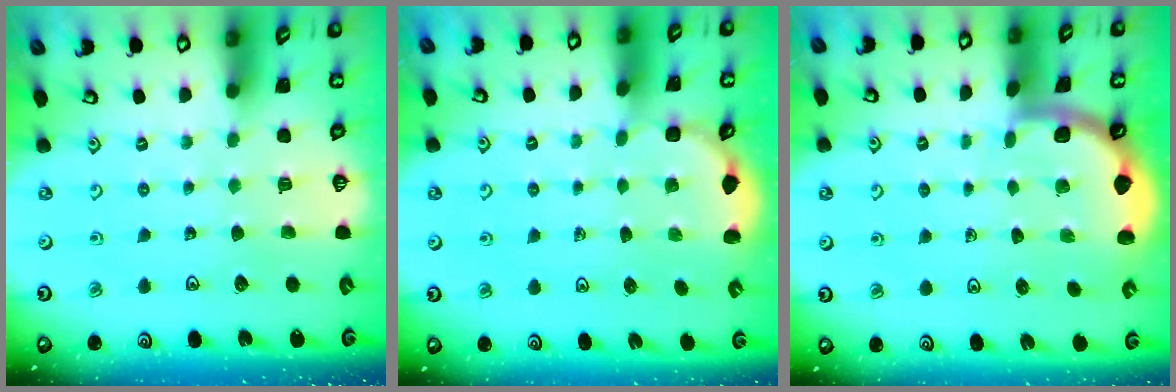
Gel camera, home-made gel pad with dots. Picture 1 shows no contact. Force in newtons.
{"total": 2.5, "press": 2.2, "slide": 1.2}
{"total": 1.8, "press": 1.8, "slide": 0.1}